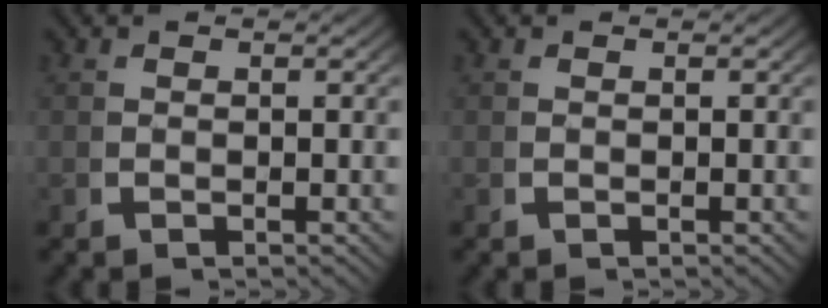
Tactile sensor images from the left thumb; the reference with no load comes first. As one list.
[{"total": 0.0}]